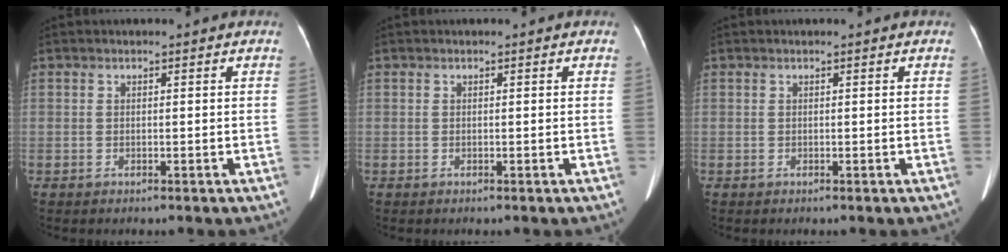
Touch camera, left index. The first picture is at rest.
{"total": 0.0}
{"total": 0.0}